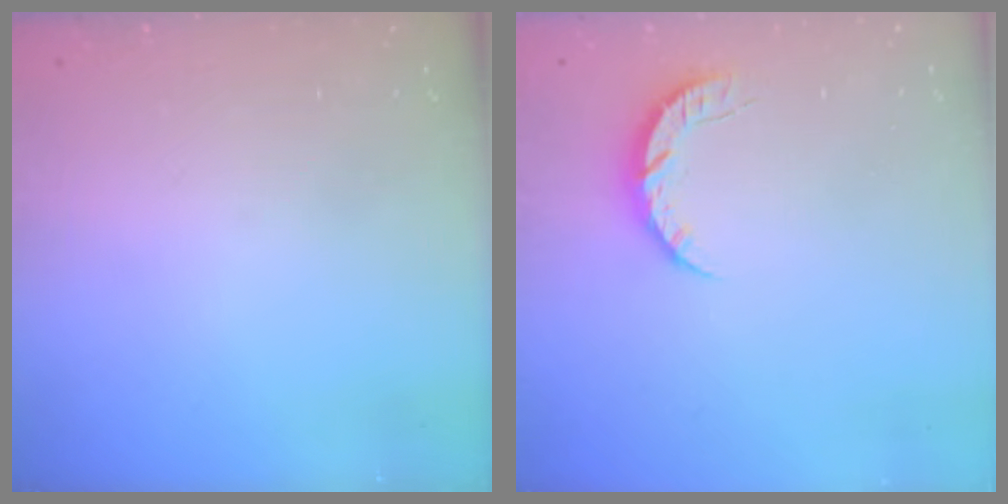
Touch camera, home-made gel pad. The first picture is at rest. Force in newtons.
{"total": 6.5, "press": 6.5, "slide": 0.6}